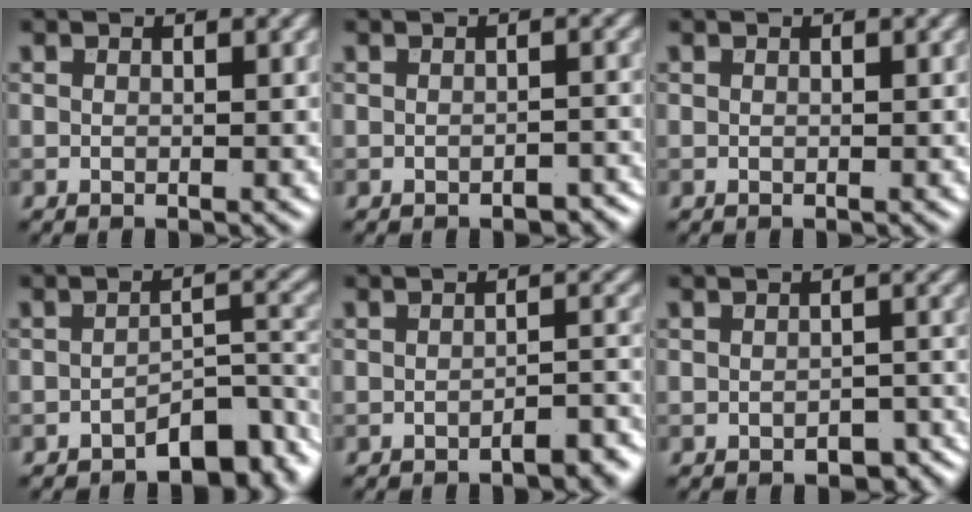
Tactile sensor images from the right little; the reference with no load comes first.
{"total": 1.7, "force": [-1.1, 0.8, 0.9], "torque": [-0.012, 0.002, -0.014]}
{"total": 0.0}
{"total": 4.7, "force": [-3.2, 1.9, 2.9], "torque": [-0.033, 0.007, -0.051]}
{"total": 2.6, "force": [-1.9, 0.7, 1.6], "torque": [-0.019, 0.007, -0.028]}
{"total": 2.8, "force": [-1.6, 1.5, 1.6], "torque": [-0.019, -0.005, -0.016]}